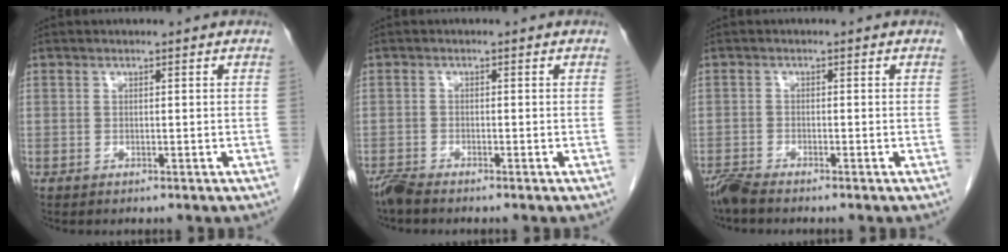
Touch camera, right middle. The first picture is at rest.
{"total": 2.0, "force": [-1.9, 0.0, 0.7], "torque": [-0.020, -0.008, -0.040]}
{"total": 2.4, "force": [-2.3, -0.1, 0.8], "torque": [-0.023, -0.011, -0.048]}